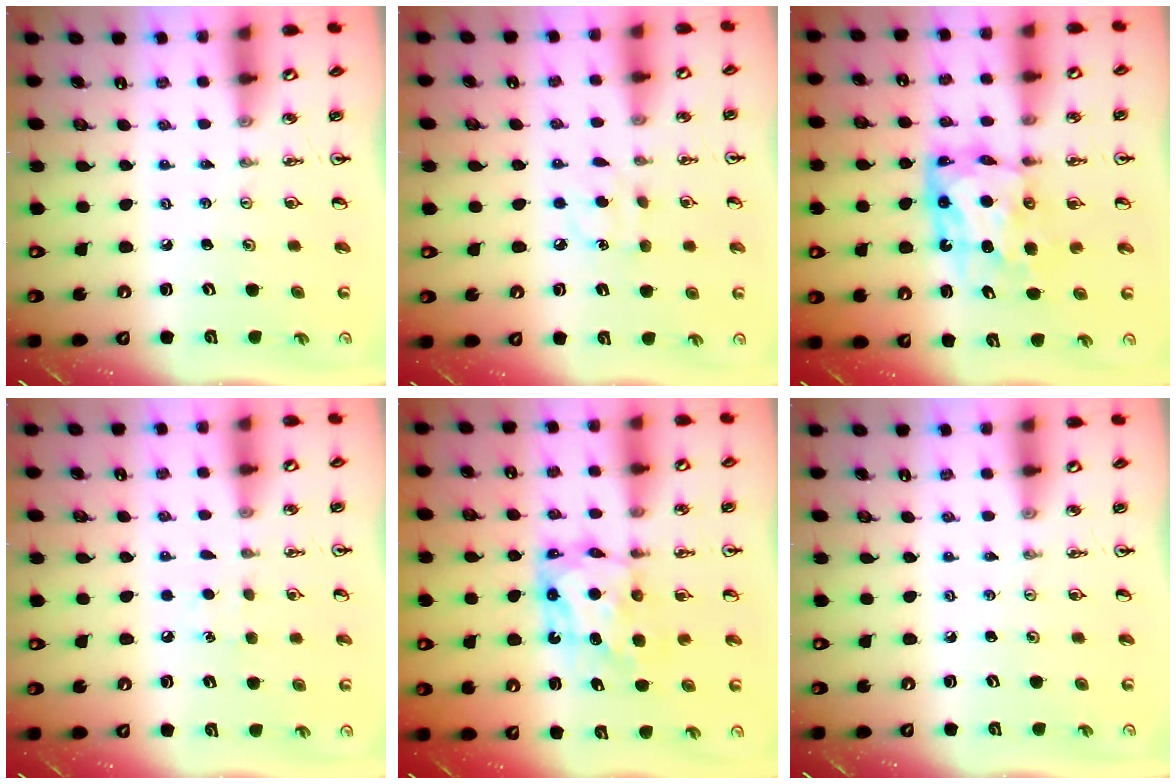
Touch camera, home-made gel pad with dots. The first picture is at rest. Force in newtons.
{"total": 7.1, "press": 7.0, "slide": 0.7}
{"total": 8.9, "press": 8.8, "slide": 1.1}
{"total": 5.8, "press": 5.8, "slide": 0.7}
{"total": 7.2, "press": 7.2, "slide": 0.6}
{"total": 0.0}